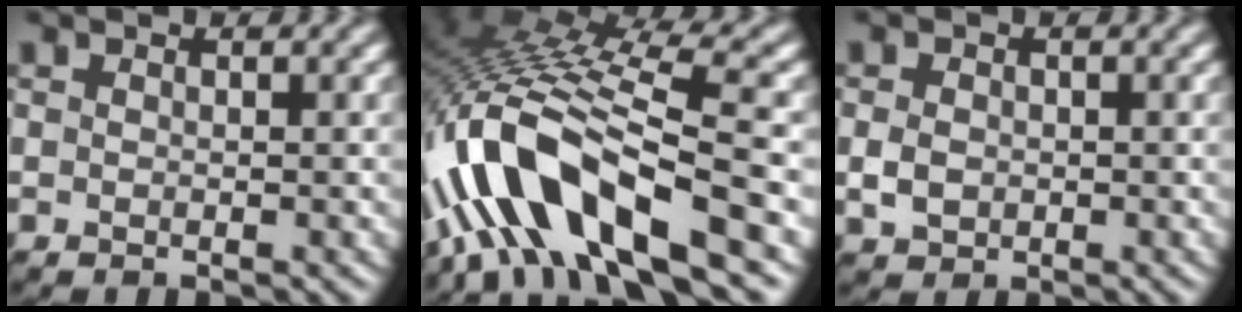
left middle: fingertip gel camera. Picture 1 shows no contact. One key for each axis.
{"total": 11.8, "fx": -5.8, "fy": 3.9, "fz": 9.5, "tx": -0.184, "ty": 0.015, "tz": -0.108}
{"total": 1.8, "fx": -0.5, "fy": 1.5, "fz": 1.0, "tx": -0.023, "ty": -0.005, "tz": -0.010}